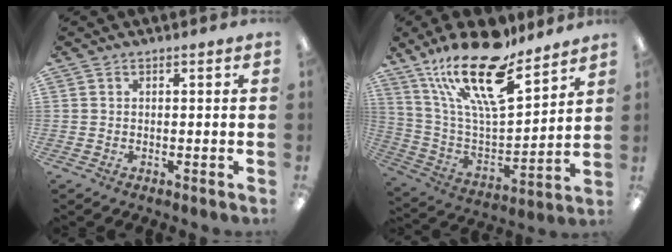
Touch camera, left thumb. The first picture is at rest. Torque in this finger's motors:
{"motor_torque": [0.56, 0.58, 1.53, -1.24, 0.37]}